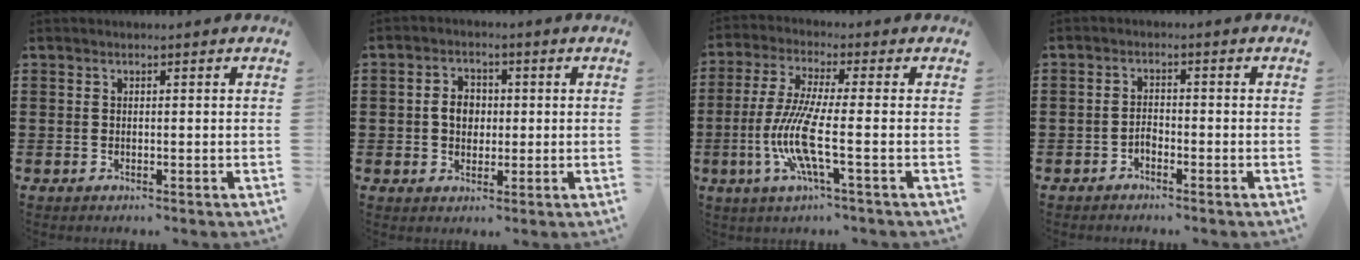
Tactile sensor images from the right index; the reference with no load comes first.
{"total": 3.8, "force": [0.0, 3.0, 2.4], "torque": [-0.054, 0.011, -0.004]}
{"total": 10.0, "force": [-2.7, 1.1, 9.6], "torque": [-0.215, -0.025, -0.060]}
{"total": 1.7, "force": [-1.3, 0.9, 0.7], "torque": [-0.018, 0.002, -0.026]}